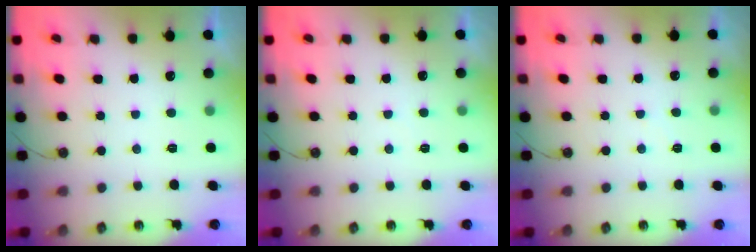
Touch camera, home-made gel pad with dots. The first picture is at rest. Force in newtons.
{"total": 2.4, "press": 2.3, "slide": 0.5}
{"total": 4.1, "press": 4.0, "slide": 0.8}